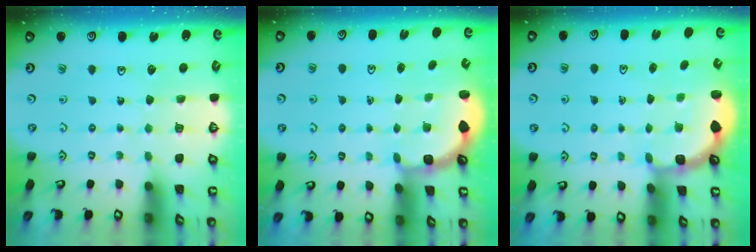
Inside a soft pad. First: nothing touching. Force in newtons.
{"total": 2.9, "press": 2.5, "slide": 1.4}
{"total": 2.7, "press": 2.3, "slide": 1.4}